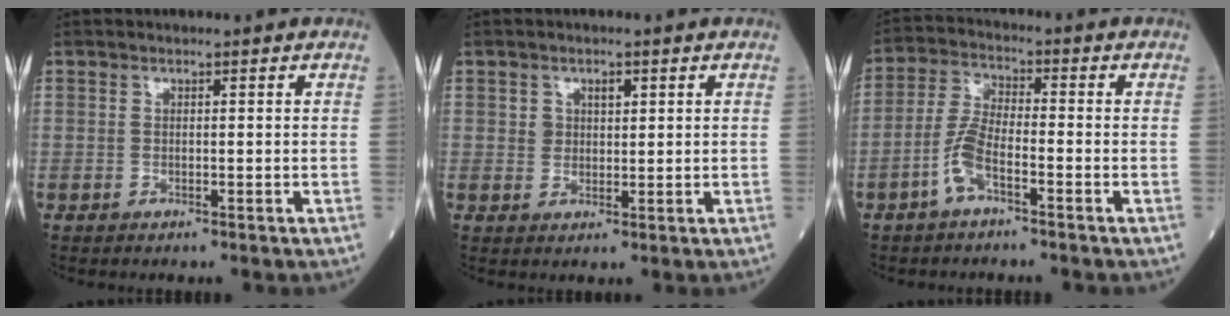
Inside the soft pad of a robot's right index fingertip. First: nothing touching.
{"total": 2.5, "force": [1.1, 1.7, 1.4], "torque": [-0.020, 0.002, 0.019]}
{"total": 5.8, "force": [-2.9, 1.7, 4.7], "torque": [-0.108, 0.006, -0.062]}